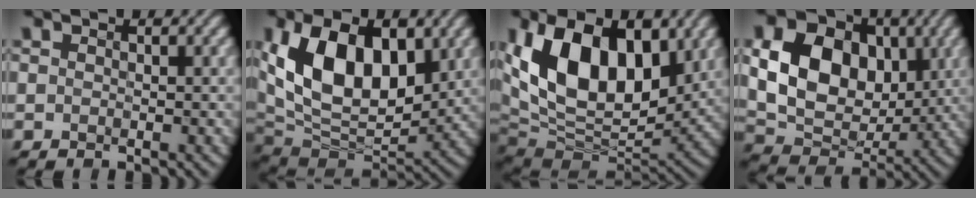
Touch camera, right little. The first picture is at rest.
{"total": 13.2, "force": [2.7, 8.1, 10.1], "torque": [-0.194, -0.001, 0.047]}
{"total": 14.7, "force": [3.4, 8.9, 11.1], "torque": [-0.203, 0.008, 0.059]}
{"total": 11.0, "force": [1.5, 8.1, 7.4], "torque": [-0.148, 0.003, 0.020]}